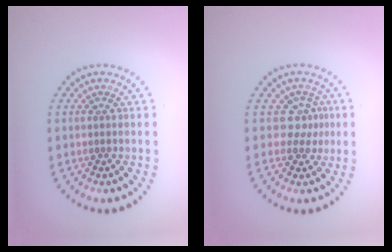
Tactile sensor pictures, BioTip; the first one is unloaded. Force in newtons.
{"total": 2.2, "press": 1.4, "slide": 1.7}